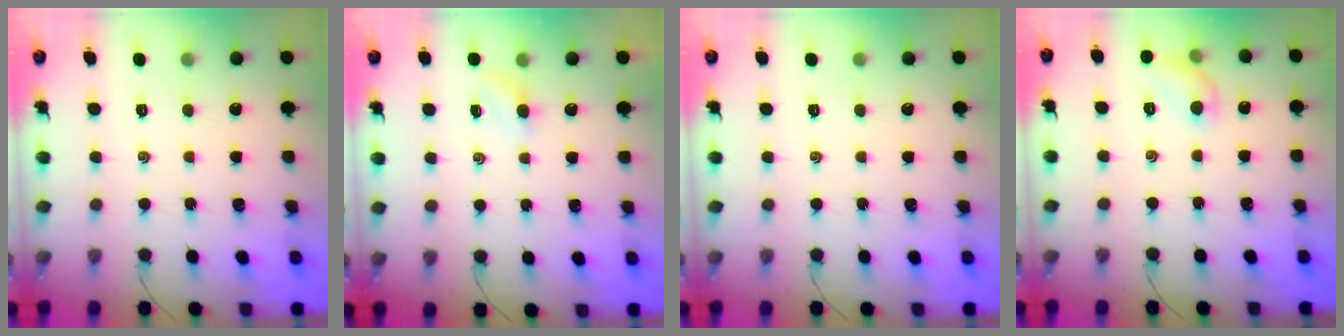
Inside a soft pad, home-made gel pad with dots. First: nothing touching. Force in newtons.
{"total": 3.3, "press": 3.1, "slide": 0.9}
{"total": 0.0}
{"total": 7.4, "press": 7.3, "slide": 1.1}